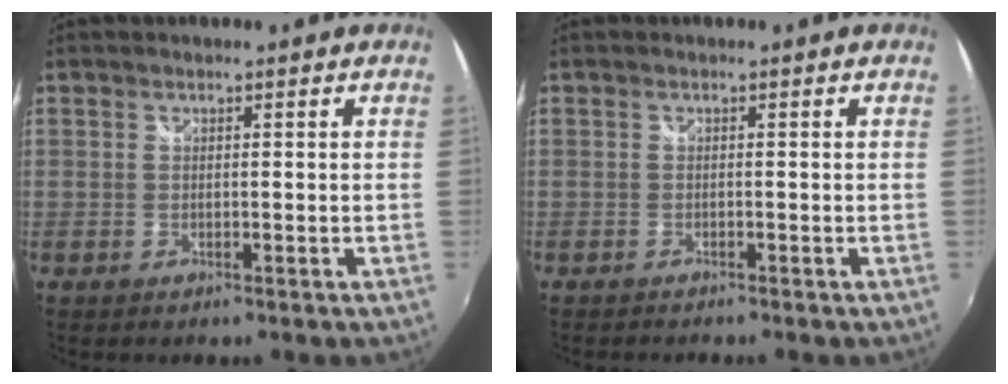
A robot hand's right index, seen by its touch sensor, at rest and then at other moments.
{"total": 1.1, "force": [-1.1, 0.1, 0.1], "torque": [-0.005, -0.009, -0.020]}